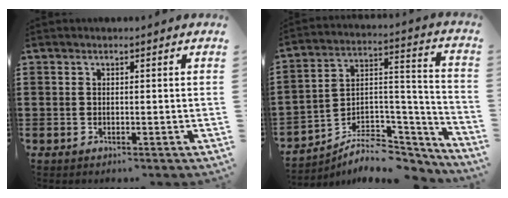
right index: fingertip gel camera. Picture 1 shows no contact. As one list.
[{"total": 7.1, "force": [-5.5, 3.8, 2.5], "torque": [-0.040, 0.008, -0.099]}]